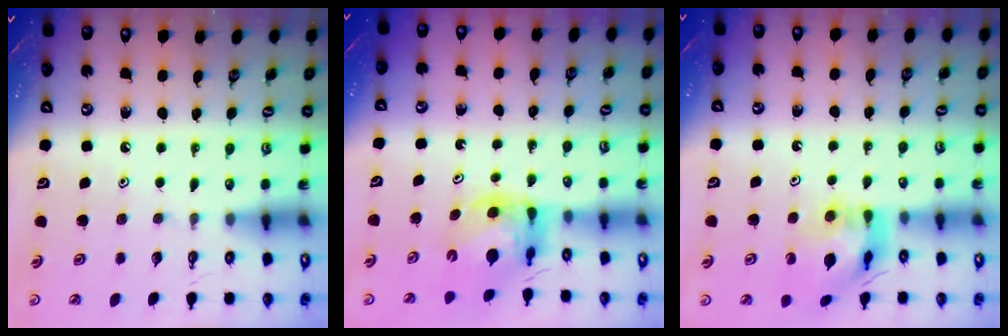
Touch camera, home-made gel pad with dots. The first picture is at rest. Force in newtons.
{"total": 6.2, "press": 6.2, "slide": 0.6}
{"total": 12.0, "press": 11.9, "slide": 1.5}